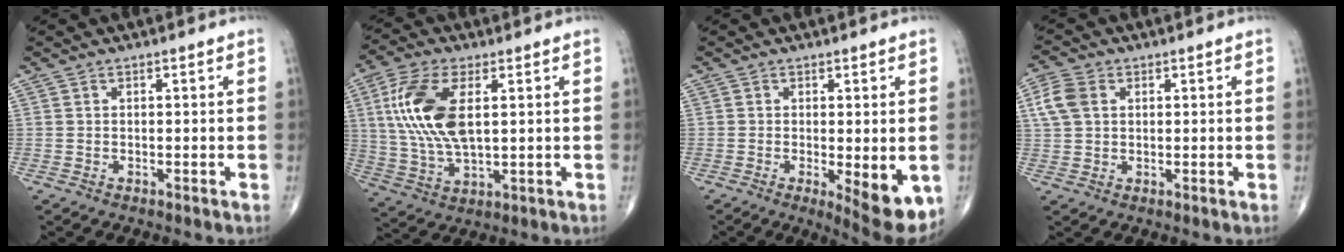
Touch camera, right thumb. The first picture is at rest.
{"total": 14.5, "force": [3.1, 6.7, 12.4], "torque": [-0.268, -0.005, 0.065]}
{"total": 8.9, "force": [-2.1, 2.7, 8.2], "torque": [-0.104, -0.022, -0.024]}
{"total": 5.6, "force": [1.5, 4.0, 3.6], "torque": [-0.081, 0.009, 0.029]}